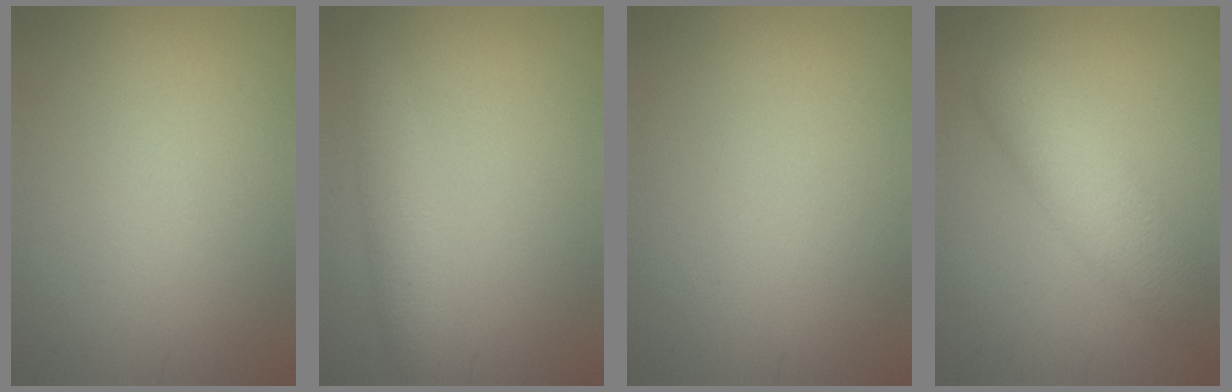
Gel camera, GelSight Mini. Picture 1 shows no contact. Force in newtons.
{"total": 2.6, "press": 2.6, "slide": 0.0}
{"total": 0.0}
{"total": 5.0, "press": 5.0, "slide": 0.2}